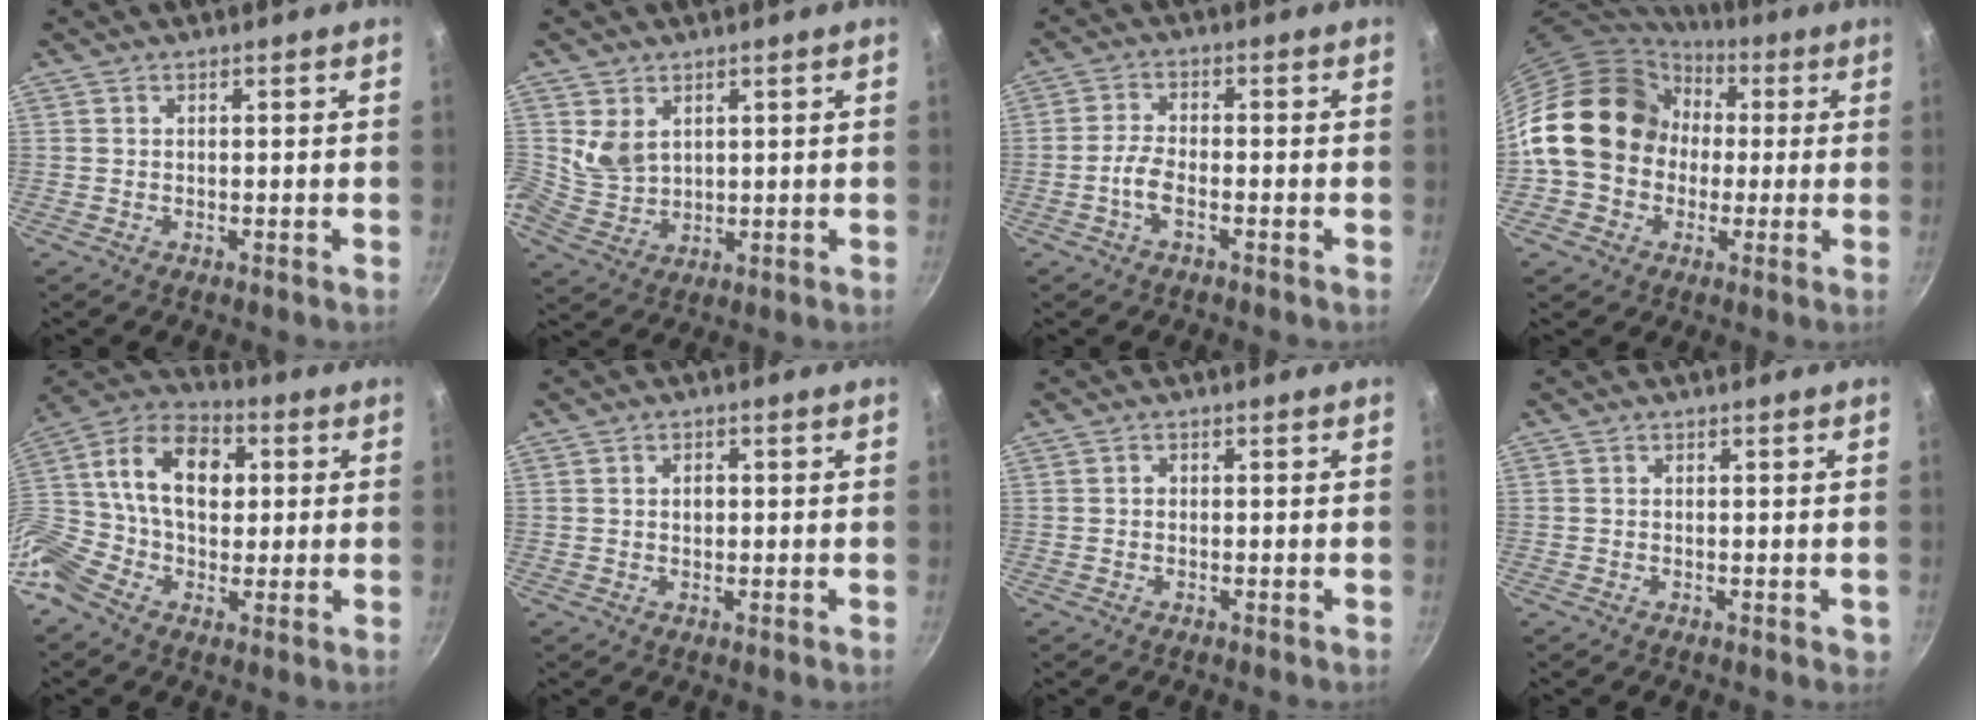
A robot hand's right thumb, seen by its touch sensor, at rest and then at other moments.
{"total": 5.1, "force": [2.1, 3.7, 2.7], "torque": [-0.040, -0.022, 0.048]}
{"total": 4.3, "force": [-1.9, 1.8, 3.4], "torque": [-0.074, 0.018, -0.044]}
{"total": 18.8, "force": [0.6, 15.8, 10.1], "torque": [-0.157, 0.051, 0.005]}
{"total": 19.3, "force": [1.1, 13.7, 13.6], "torque": [-0.251, 0.043, -0.003]}
{"total": 1.9, "force": [0.2, 1.4, 1.2], "torque": [-0.013, 0.002, 0.002]}
{"total": 0.6, "force": [-0.1, 0.6, 0.2], "torque": [-0.001, 0.004, -0.002]}
{"total": 1.0, "force": [-0.2, 0.7, 0.6], "torque": [-0.004, 0.001, -0.002]}